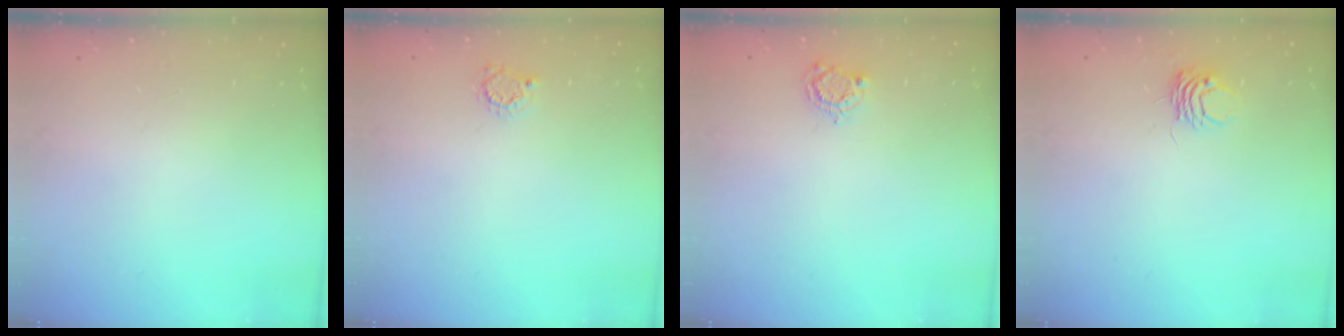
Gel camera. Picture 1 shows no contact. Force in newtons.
{"total": 3.5, "press": 3.4, "slide": 0.5}
{"total": 4.7, "press": 4.7, "slide": 0.3}
{"total": 4.7, "press": 4.7, "slide": 0.1}